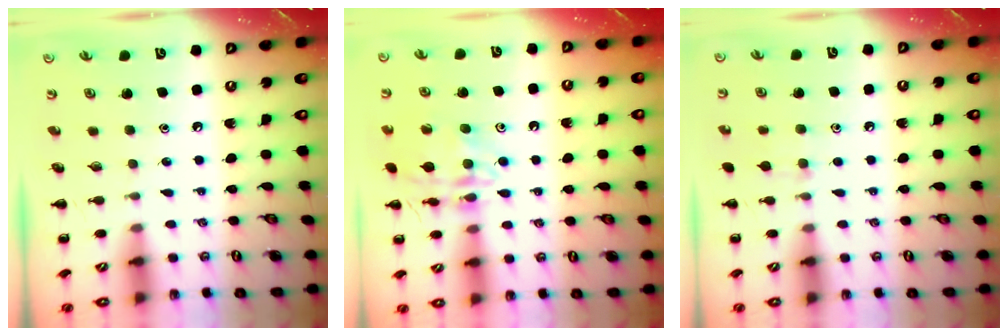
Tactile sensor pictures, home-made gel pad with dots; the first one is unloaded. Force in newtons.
{"total": 14.0, "press": 13.9, "slide": 1.3}
{"total": 7.2, "press": 6.8, "slide": 2.3}